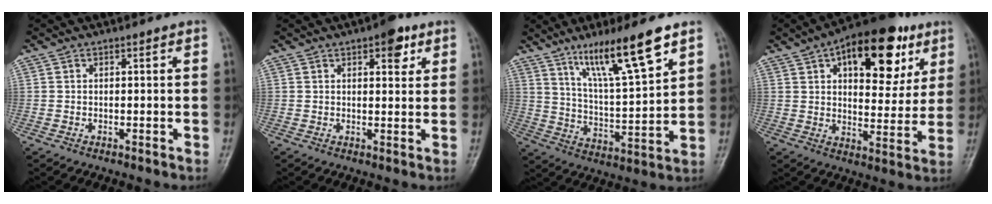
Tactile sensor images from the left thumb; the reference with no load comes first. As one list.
[{"total": 4.9, "force": [2.6, 2.2, 3.6], "torque": [-0.030, -0.008, 0.030]}, {"total": 14.9, "force": [9.4, 2.0, 11.4], "torque": [-0.192, -0.049, 0.173]}, {"total": 20.5, "force": [9.1, 10.2, 15.2], "torque": [-0.170, -0.016, 0.131]}]